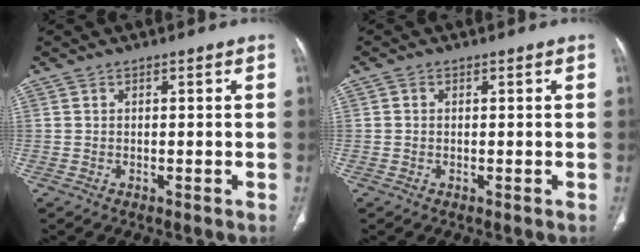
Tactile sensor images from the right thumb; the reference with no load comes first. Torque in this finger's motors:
{"motor_torque": [-0.43, 0.16, -0.21, -0.01, 0.05]}